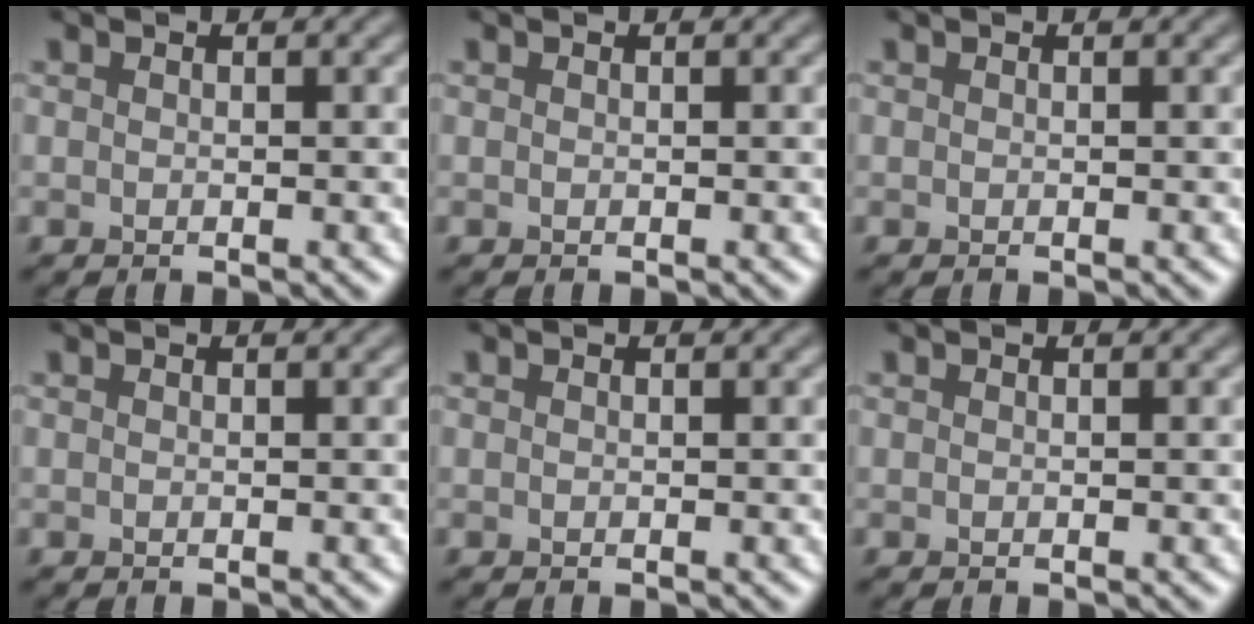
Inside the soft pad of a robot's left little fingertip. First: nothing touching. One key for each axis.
{"total": 0.0}
{"total": 0.0}
{"total": 0.0}
{"total": 0.0}
{"total": 0.0}